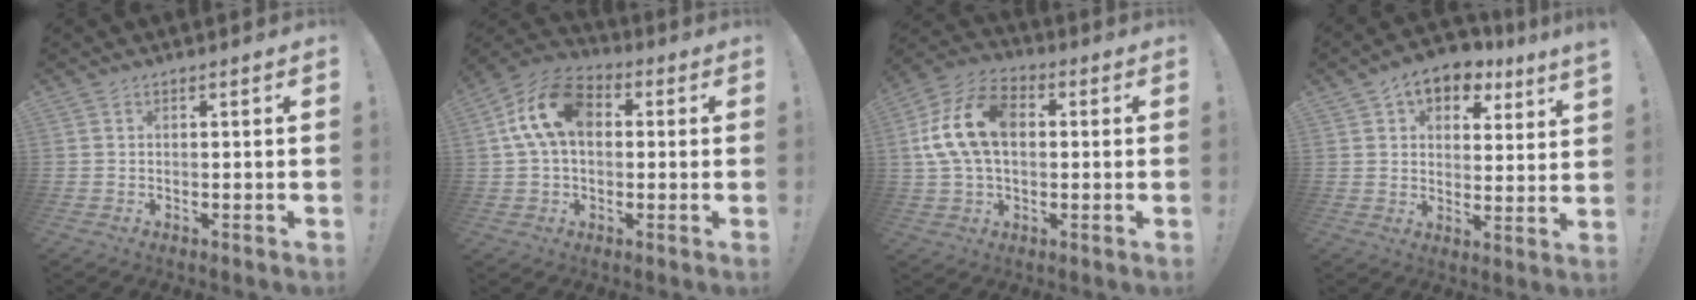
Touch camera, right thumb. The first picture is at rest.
{"total": 15.1, "force": [3.5, 9.7, 11.1], "torque": [-0.197, 0.011, 0.065]}
{"total": 16.5, "force": [2.2, 10.9, 12.2], "torque": [-0.232, 0.008, 0.039]}
{"total": 9.8, "force": [6.6, 5.0, 5.2], "torque": [-0.069, -0.039, 0.119]}